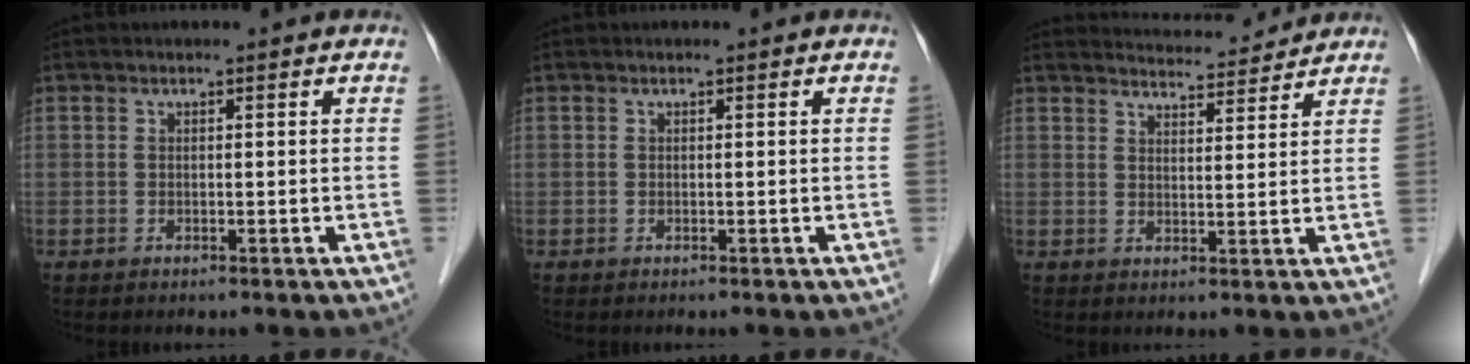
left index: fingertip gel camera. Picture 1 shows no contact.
{"total": 0.0}
{"total": 7.5, "force": [7.4, 0.6, 0.7], "torque": [-0.014, 0.012, 0.098]}